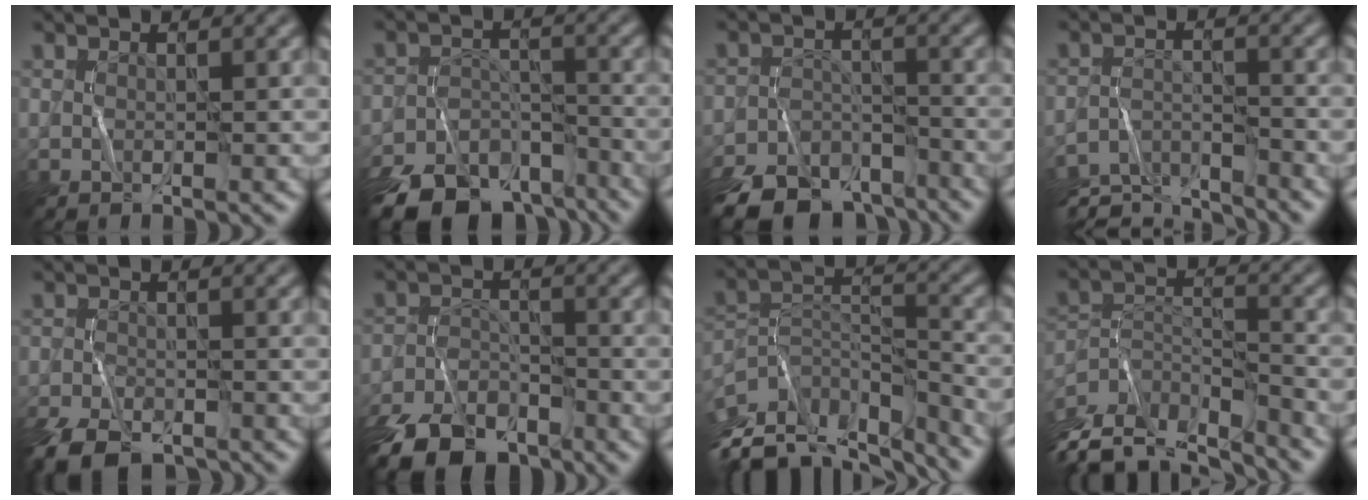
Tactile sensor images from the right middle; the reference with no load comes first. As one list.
[{"total": 10.1, "force": [-8.0, 4.9, 3.8], "torque": [-0.070, -0.012, -0.127]}, {"total": 9.4, "force": [-7.8, 4.1, 3.1], "torque": [-0.057, -0.015, -0.127]}, {"total": 6.9, "force": [-6.4, 1.6, 2.1], "torque": [-0.044, -0.011, -0.117]}, {"total": 6.6, "force": [-5.3, 2.7, 2.9], "torque": [-0.054, -0.024, -0.096]}, {"total": 8.1, "force": [-6.2, 3.8, 3.6], "torque": [-0.070, -0.008, -0.119]}, {"total": 12.3, "force": [-9.0, 6.0, 5.7], "torque": [-0.119, 0.021, -0.131]}, {"total": 9.8, "force": [-8.2, 3.3, 4.2], "torque": [-0.102, 0.005, -0.131]}]